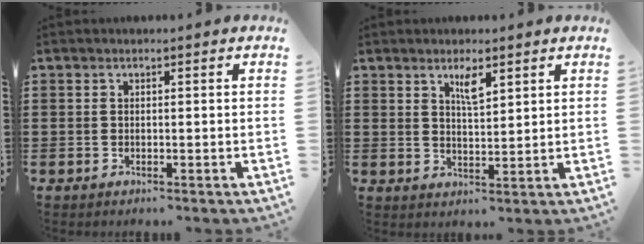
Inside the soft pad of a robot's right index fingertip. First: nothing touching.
{"total": 3.4, "force": [2.1, 0.9, 2.5], "torque": [-0.038, -0.002, 0.032]}